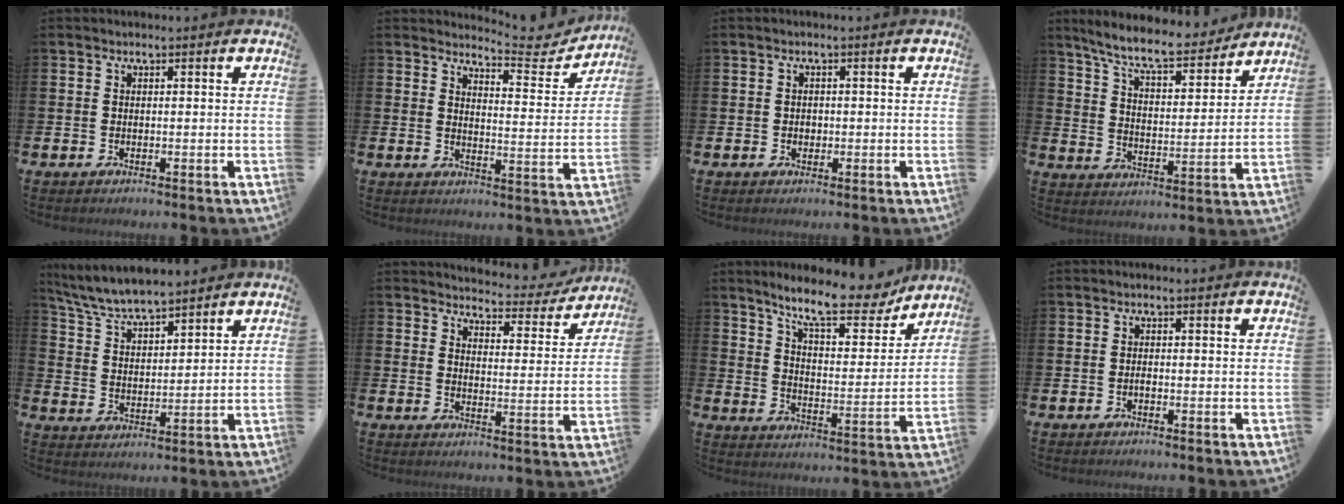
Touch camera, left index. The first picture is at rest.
{"total": 5.5, "force": [5.4, 0.6, 0.9], "torque": [-0.015, -0.046, 0.090]}
{"total": 1.0, "force": [0.0, 0.9, 0.4], "torque": [0.005, 0.001, -0.005]}
{"total": 8.6, "force": [7.7, 1.5, 3.4], "torque": [-0.096, -0.049, 0.134]}
{"total": 6.5, "force": [6.2, 0.9, 1.5], "torque": [-0.060, -0.029, 0.113]}
{"total": 3.9, "force": [3.7, 1.0, 0.2], "torque": [-0.014, -0.036, 0.058]}
{"total": 11.1, "force": [9.7, 2.3, 4.9], "torque": [-0.109, -0.054, 0.165]}
{"total": 0.7, "force": [-0.5, 0.2, 0.5], "torque": [-0.013, -0.002, -0.008]}